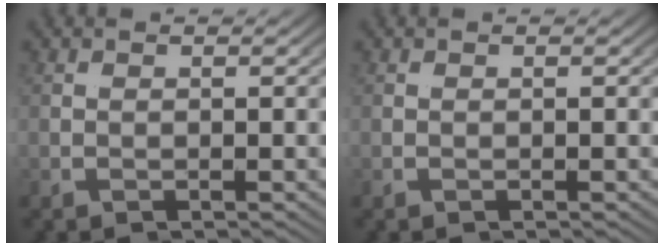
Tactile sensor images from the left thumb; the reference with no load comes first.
{"total": 0.0}